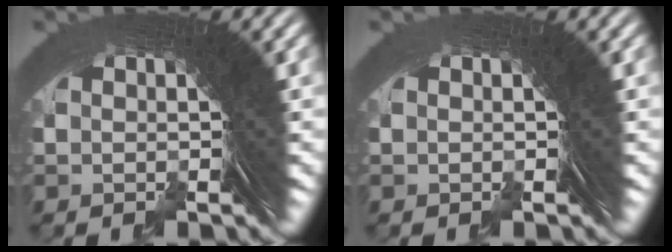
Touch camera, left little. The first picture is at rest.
{"total": 0.0}